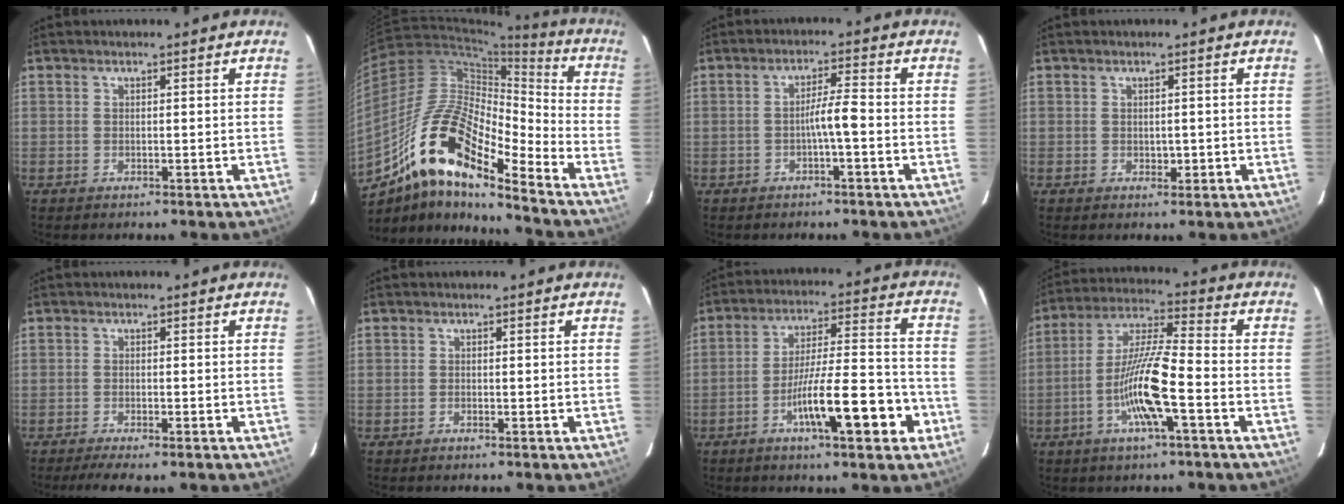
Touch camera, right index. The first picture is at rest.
{"total": 15.9, "force": [-9.7, 4.7, 11.7], "torque": [-0.221, 0.040, -0.165]}
{"total": 3.6, "force": [-1.1, -0.1, 3.5], "torque": [-0.054, 0.008, -0.018]}
{"total": 1.1, "force": [-0.1, 0.8, 0.7], "torque": [-0.009, 0.001, 0.002]}
{"total": 5.8, "force": [-4.6, 1.1, 3.3], "torque": [-0.044, -0.009, -0.069]}
{"total": 0.0}
{"total": 13.7, "force": [-5.9, 1.9, 12.2], "torque": [-0.202, 0.013, -0.091]}
{"total": 11.9, "force": [-4.0, 0.8, 11.2], "torque": [-0.221, 0.004, -0.076]}